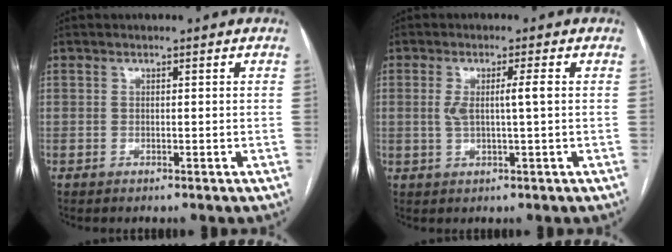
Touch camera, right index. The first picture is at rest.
{"total": 3.8, "force": [0.3, -0.1, 3.8], "torque": [-0.073, 0.004, 0.009]}